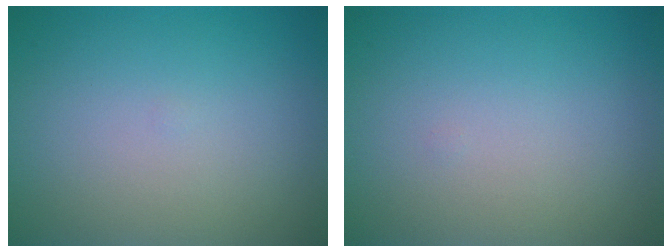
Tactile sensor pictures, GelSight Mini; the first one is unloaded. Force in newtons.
{"total": 0.0}